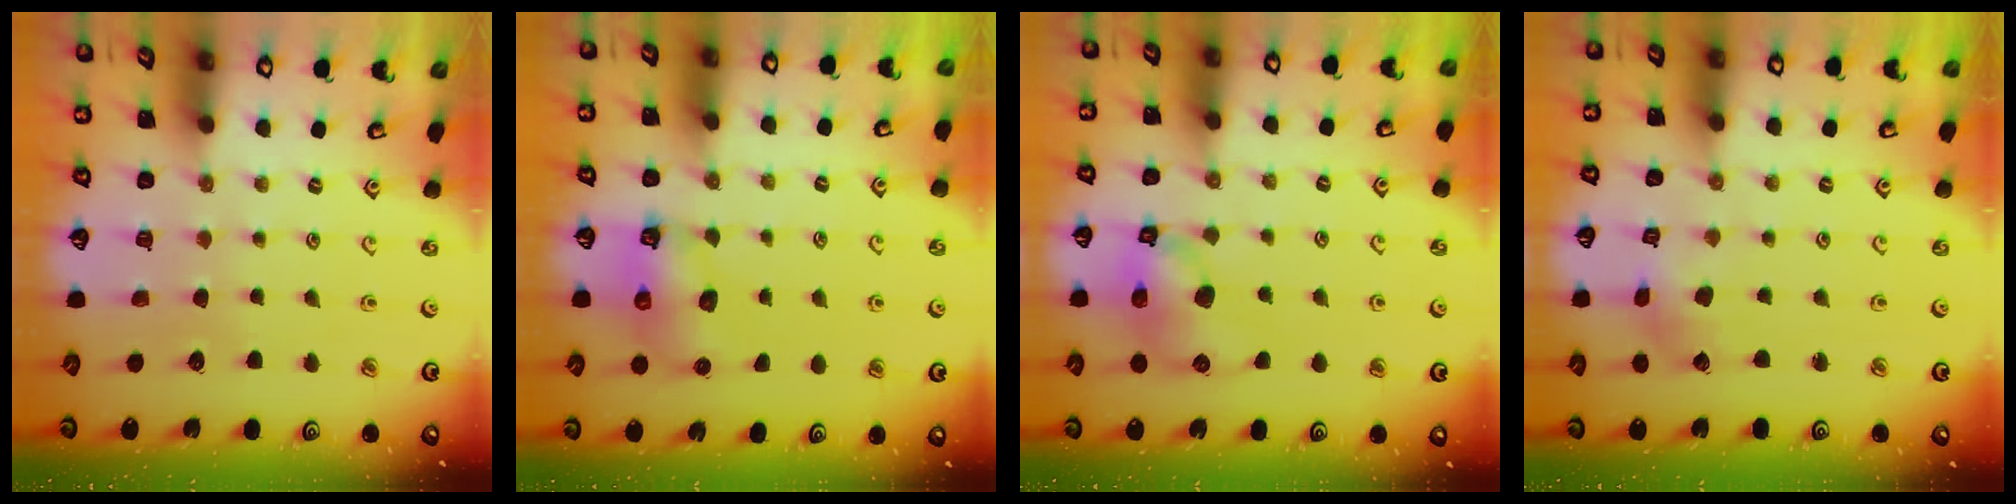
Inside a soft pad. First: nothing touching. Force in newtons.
{"total": 7.1, "press": 7.1, "slide": 0.5}
{"total": 10.2, "press": 10.1, "slide": 1.6}
{"total": 2.2, "press": 2.2, "slide": 0.4}